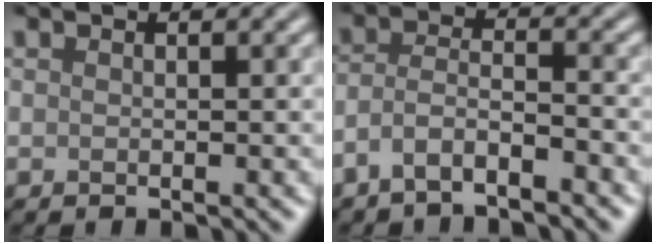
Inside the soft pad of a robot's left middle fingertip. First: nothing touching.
{"total": 3.2, "force": [-2.3, 1.0, 2.0], "torque": [-0.043, 0.006, -0.054]}